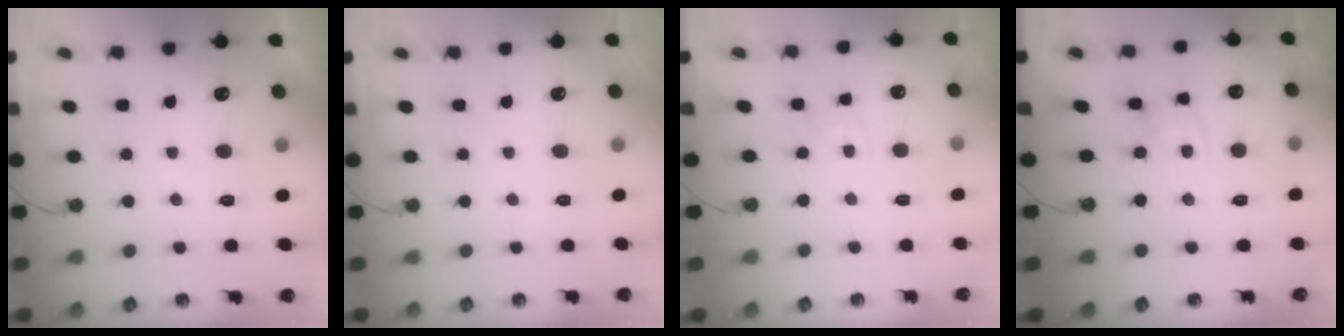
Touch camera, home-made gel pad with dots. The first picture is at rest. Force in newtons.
{"total": 0.0}
{"total": 2.4, "press": 2.4, "slide": 0.4}
{"total": 1.9, "press": 1.8, "slide": 0.3}